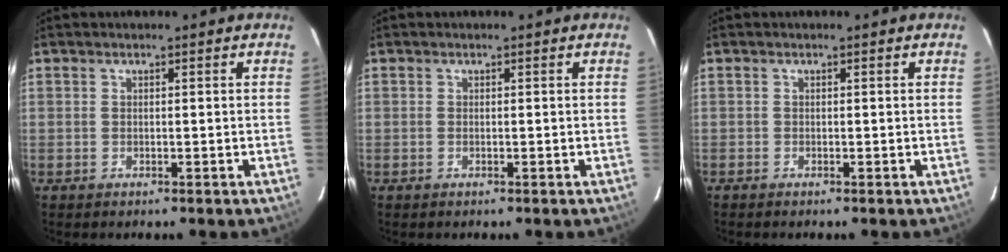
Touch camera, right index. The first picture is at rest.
{"total": 0.0}
{"total": 0.0}